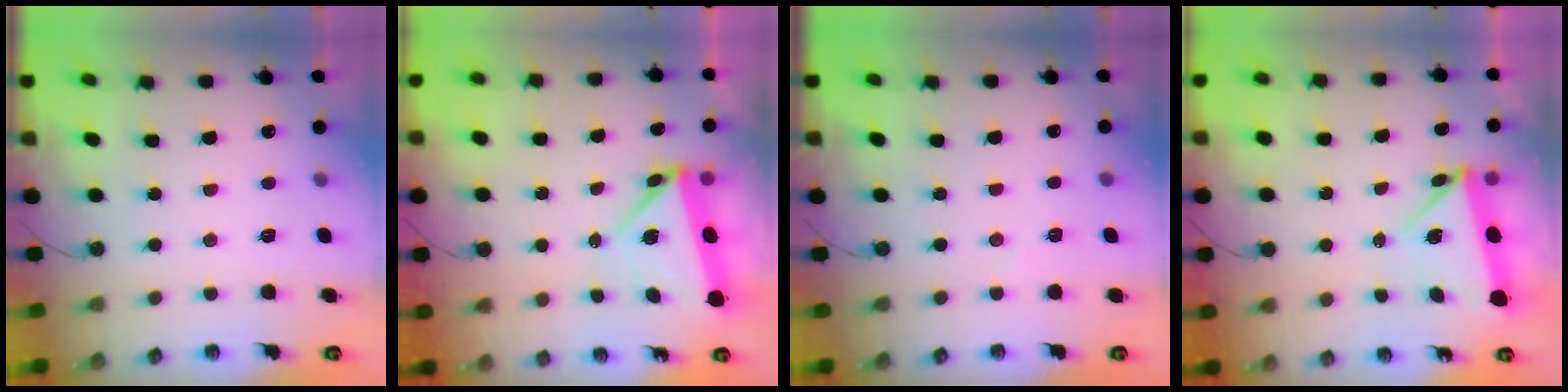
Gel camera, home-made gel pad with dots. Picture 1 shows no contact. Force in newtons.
{"total": 5.6, "press": 5.0, "slide": 2.5}
{"total": 3.0, "press": 2.6, "slide": 1.4}
{"total": 6.9, "press": 6.8, "slide": 1.0}